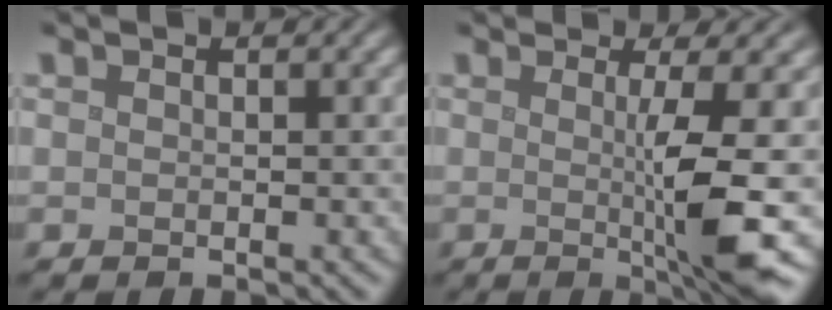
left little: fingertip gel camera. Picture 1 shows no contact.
{"total": 6.3, "force": [-0.4, 0.4, 6.3], "torque": [-0.107, -0.007, -0.001]}